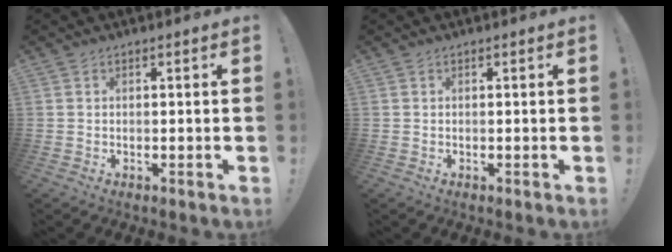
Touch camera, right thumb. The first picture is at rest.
{"total": 0.0}